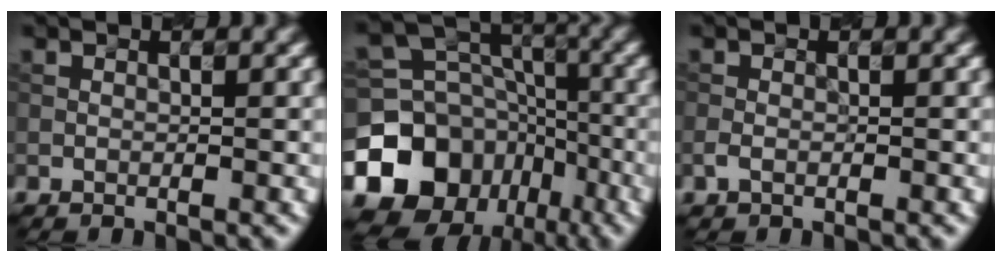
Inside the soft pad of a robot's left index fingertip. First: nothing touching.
{"total": 13.8, "force": [-6.7, 11.0, 5.0], "torque": [-0.121, -0.011, -0.119]}
{"total": 1.0, "force": [-0.4, 0.6, 0.7], "torque": [-0.015, 0.000, -0.009]}